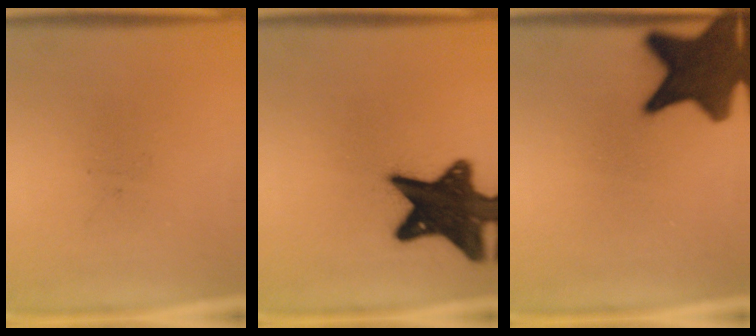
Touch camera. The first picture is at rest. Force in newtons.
{"total": 19.0}
{"total": 15.7}